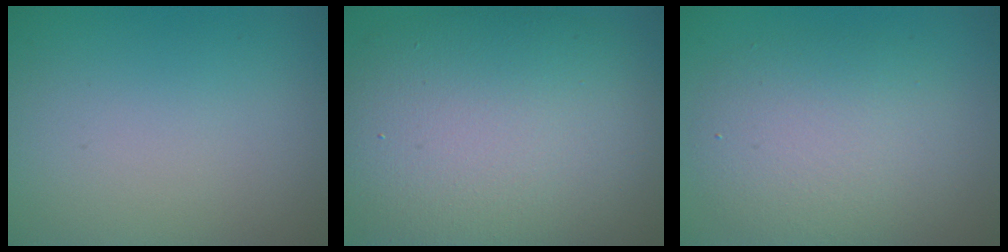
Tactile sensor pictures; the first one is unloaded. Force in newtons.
{"total": 13.0, "press": 13.0, "slide": 0.6}
{"total": 5.1, "press": 5.1, "slide": 0.5}